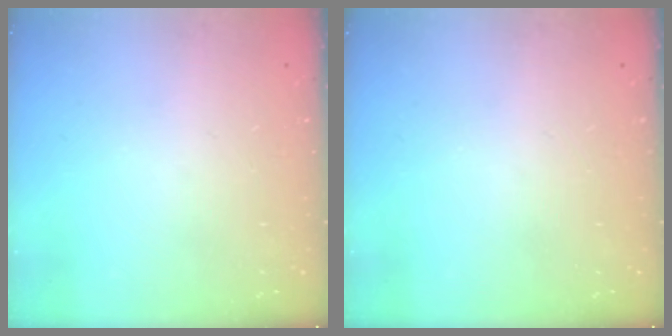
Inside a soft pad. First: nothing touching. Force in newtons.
{"total": 0.0}